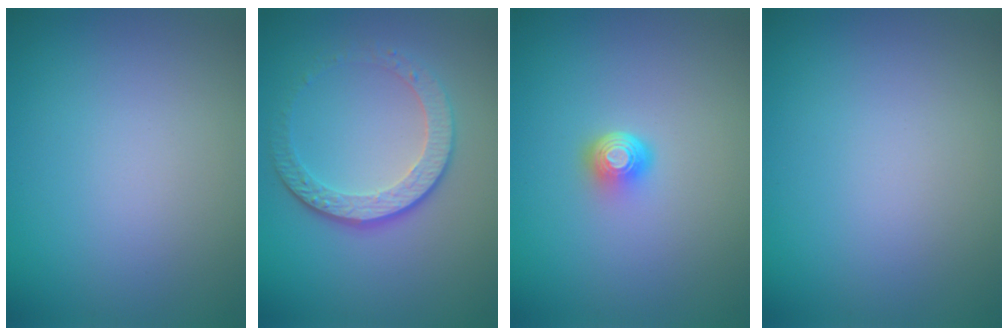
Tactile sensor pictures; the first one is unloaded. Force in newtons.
{"total": 4.2, "press": 3.1, "slide": 2.8}
{"total": 2.0, "press": 1.3, "slide": 1.6}
{"total": 0.0}